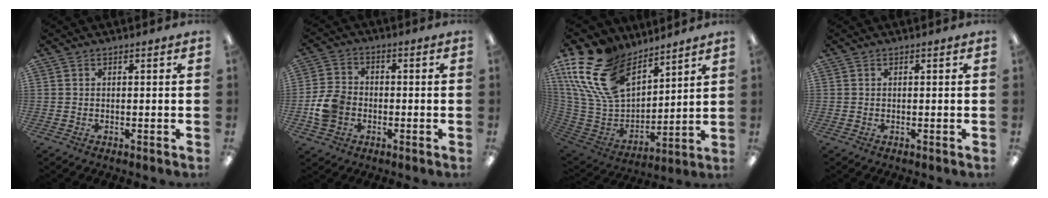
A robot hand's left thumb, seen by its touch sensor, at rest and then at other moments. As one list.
[{"total": 7.7, "force": [-2.0, 6.2, 4.1], "torque": [-0.079, 0.015, -0.036]}, {"total": 22.1, "force": [13.3, 12.6, 12.3], "torque": [-0.276, -0.066, 0.249]}, {"total": 0.0}]